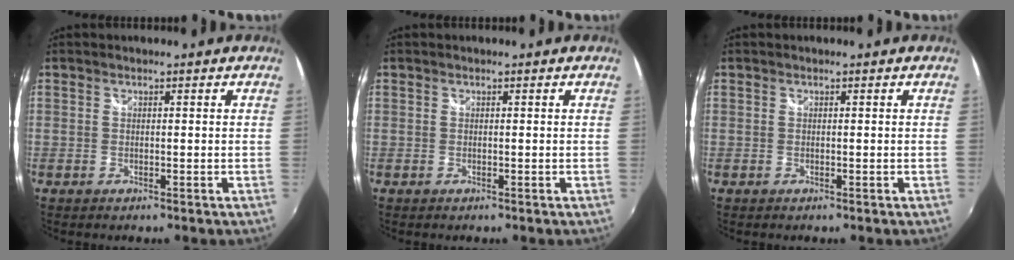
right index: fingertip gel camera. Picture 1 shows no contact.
{"total": 0.0}
{"total": 0.0}